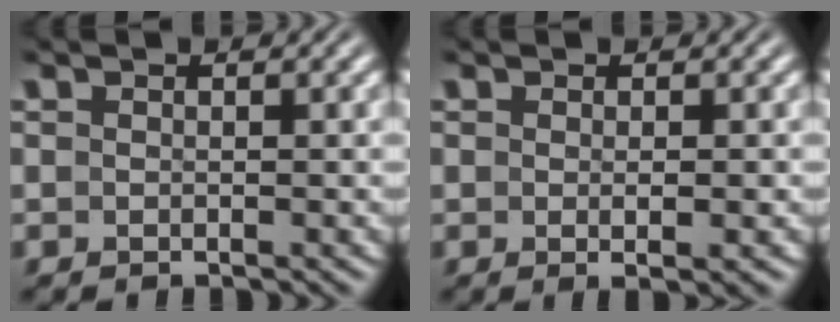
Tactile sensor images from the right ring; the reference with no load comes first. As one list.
[{"total": 1.5, "force": [-0.3, -0.4, 1.5], "torque": [-0.028, -0.010, -0.001]}]